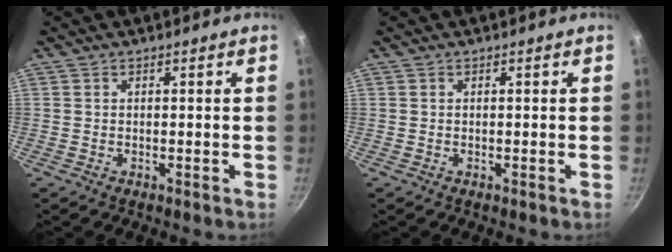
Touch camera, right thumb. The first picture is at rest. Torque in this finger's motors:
{"motor_torque": [0.00, 0.00, 0.02, 0.00, 0.01]}